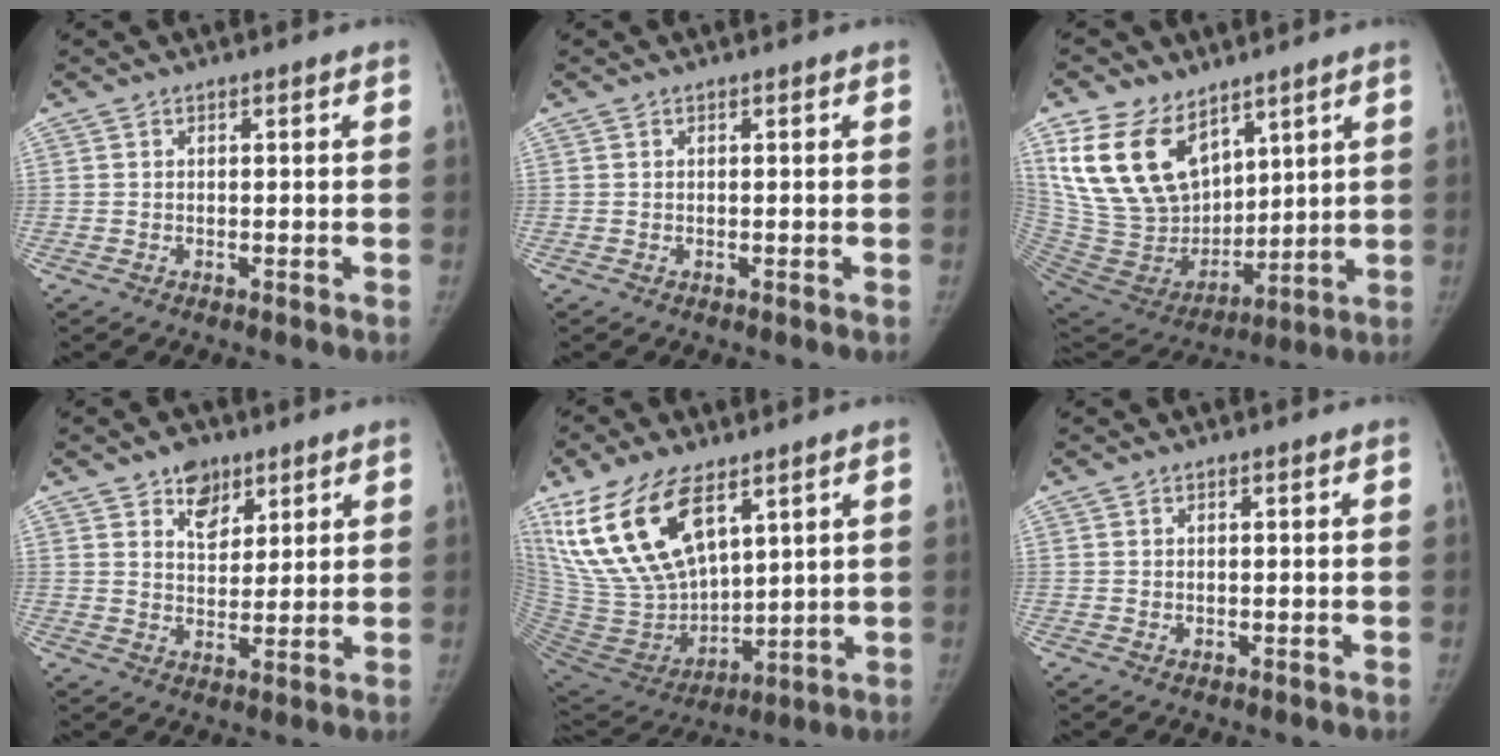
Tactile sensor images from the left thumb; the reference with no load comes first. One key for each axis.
{"total": 0.0}
{"total": 20.4, "fx": 11.1, "fy": 12.8, "fz": 11.3, "tx": -0.187, "ty": -0.047, "tz": 0.232}
{"total": 6.8, "fx": 4.2, "fy": 4.4, "fz": 3.0, "tx": -0.018, "ty": -0.024, "tz": 0.068}
{"total": 20.9, "fx": 11.2, "fy": 10.4, "fz": 14.2, "tx": -0.256, "ty": -0.054, "tz": 0.228}
{"total": 0.5, "fx": 0.1, "fy": 0.4, "fz": 0.3, "tx": -0.004, "ty": -0.002, "tz": 0.003}